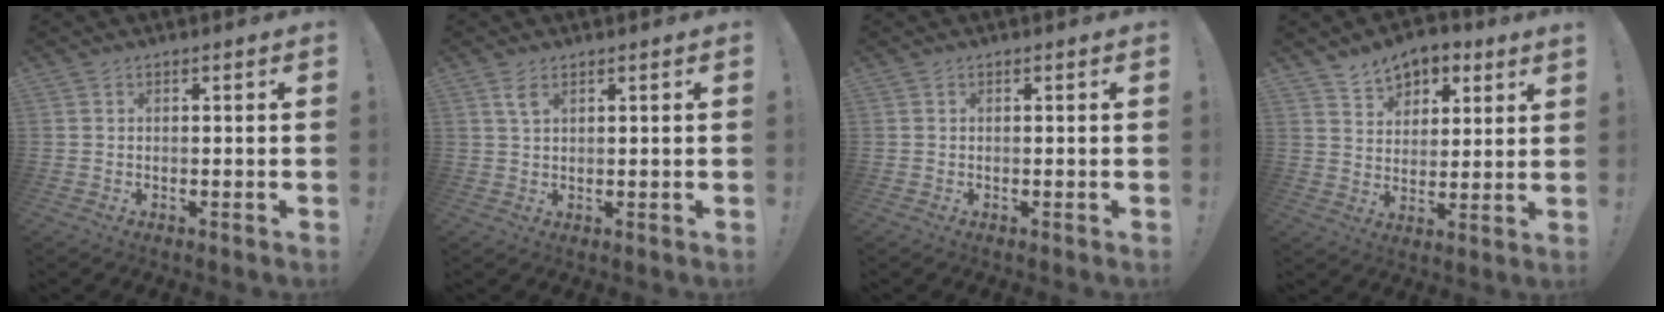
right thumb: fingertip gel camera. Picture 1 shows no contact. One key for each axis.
{"total": 2.9, "fx": 1.5, "fy": 1.2, "fz": 2.3, "tx": -0.046, "ty": 0.000, "tz": 0.026}
{"total": 0.0}
{"total": 8.4, "fx": 6.1, "fy": 5.2, "fz": 2.5, "tx": -0.038, "ty": -0.037, "tz": 0.116}